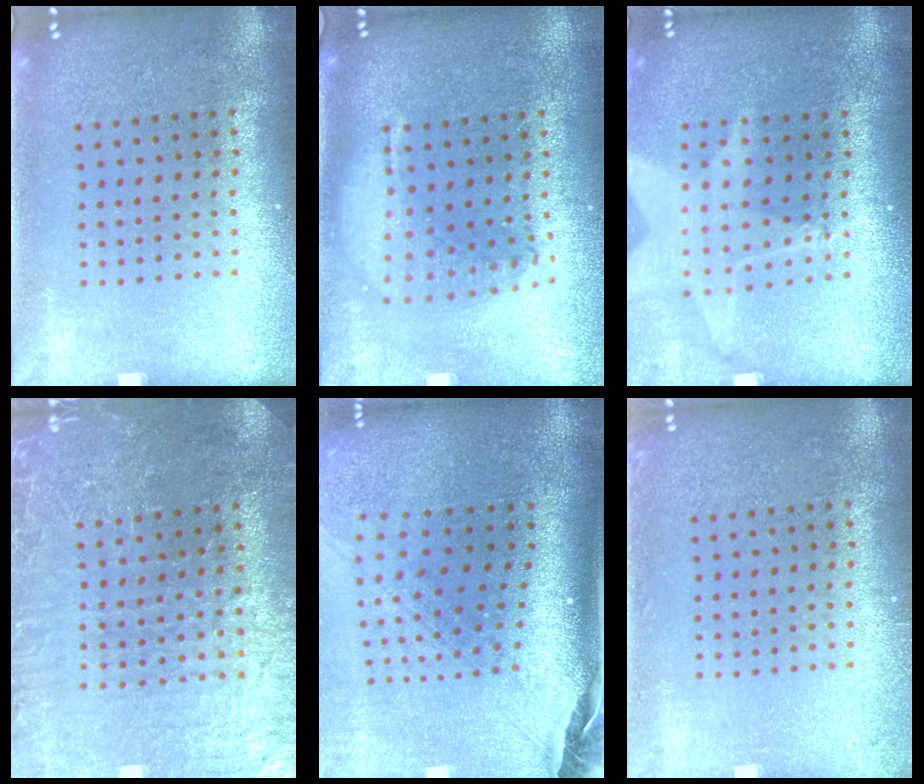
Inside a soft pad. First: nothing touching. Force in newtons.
{"total": 1.8, "press": 1.6, "slide": 1.0}
{"total": 1.8, "press": 1.5, "slide": 1.0}
{"total": 2.0, "press": 2.0, "slide": 0.3}
{"total": 2.8, "press": 2.0, "slide": 1.9}
{"total": 0.9, "press": 0.9, "slide": 0.2}